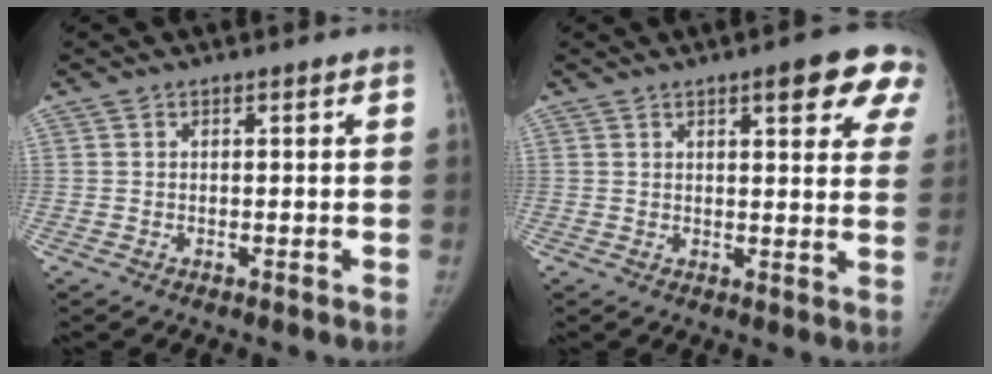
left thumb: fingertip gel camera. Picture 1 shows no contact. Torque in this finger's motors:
{"motor_torque": [1.15, 1.01, 0.78, -0.86, 0.19]}